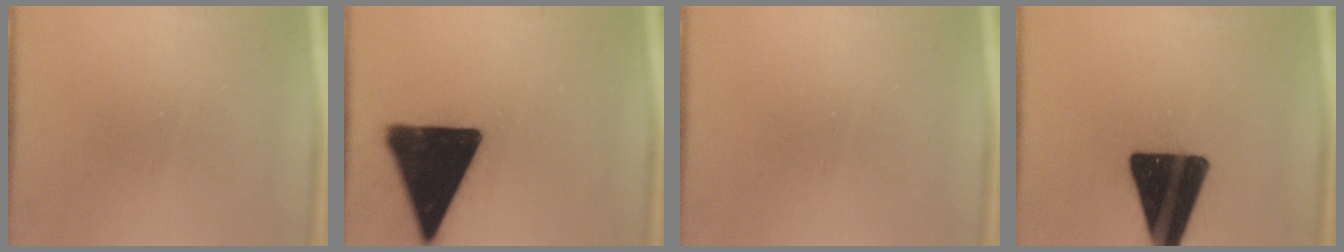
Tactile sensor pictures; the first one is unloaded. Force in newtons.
{"total": 19.7}
{"total": 0.0}
{"total": 18.3}